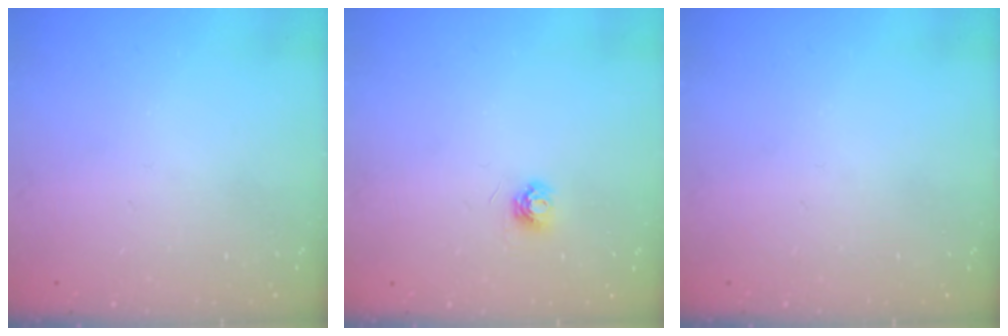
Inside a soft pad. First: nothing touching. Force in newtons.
{"total": 4.5, "press": 4.5, "slide": 0.5}
{"total": 0.0}